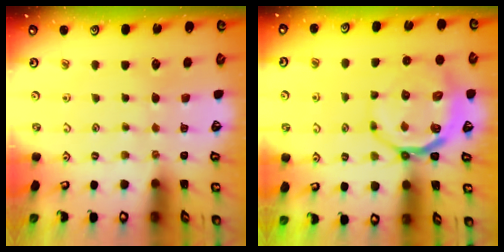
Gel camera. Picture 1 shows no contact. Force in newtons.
{"total": 7.4, "press": 6.6, "slide": 3.5}